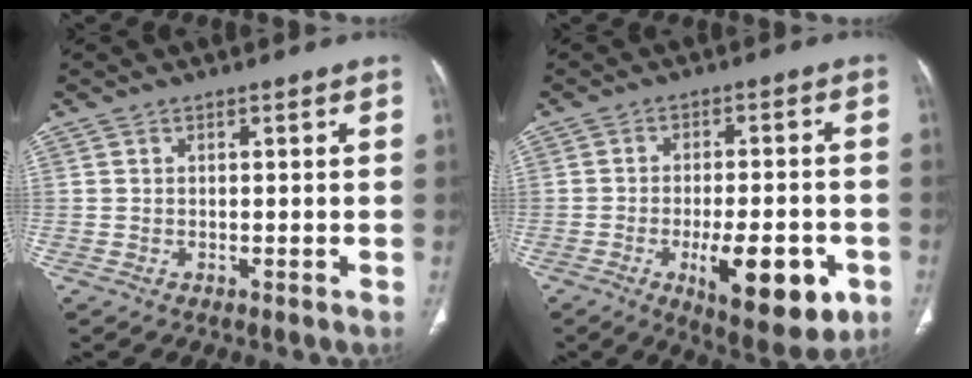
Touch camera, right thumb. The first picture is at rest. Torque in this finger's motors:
{"motor_torque": [2.03, 2.29, 1.02, -1.18, 0.10]}